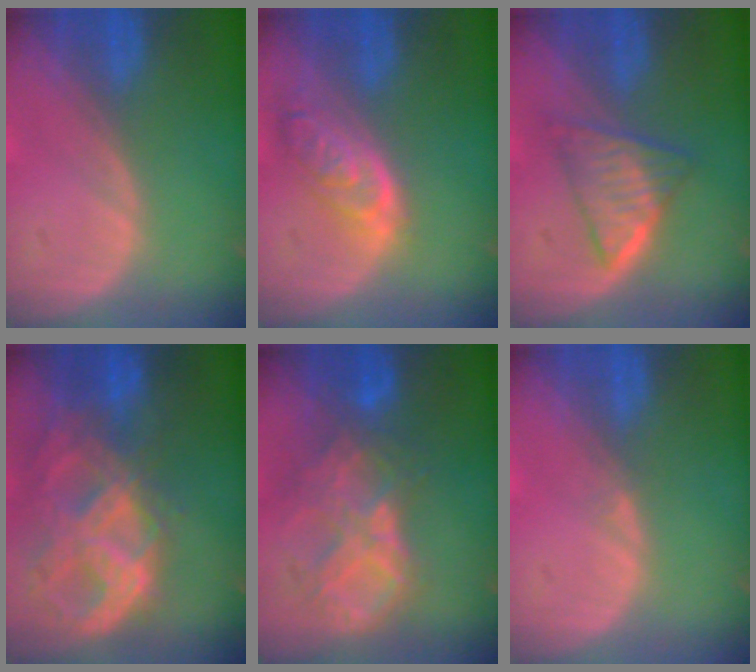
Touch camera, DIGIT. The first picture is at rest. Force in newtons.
{"total": 6.4, "press": 5.8, "slide": 2.8}
{"total": 5.7, "press": 5.5, "slide": 1.6}
{"total": 11.2, "press": 9.5, "slide": 5.9}
{"total": 9.1, "press": 7.7, "slide": 4.8}
{"total": 0.6, "press": 0.4, "slide": 0.5}